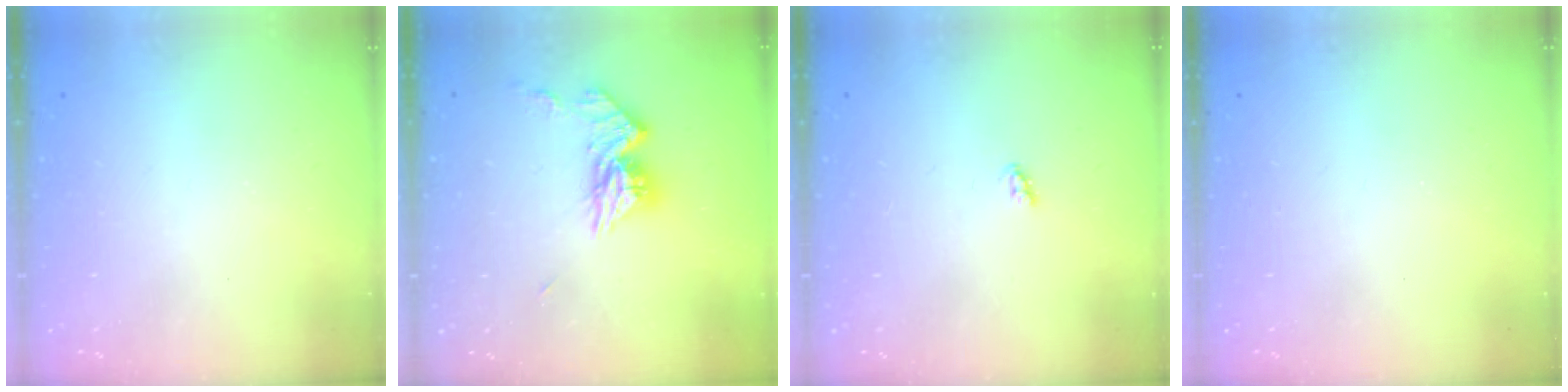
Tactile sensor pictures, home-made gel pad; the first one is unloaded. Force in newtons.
{"total": 10.3, "press": 10.2, "slide": 0.9}
{"total": 2.4, "press": 2.4, "slide": 0.3}
{"total": 0.0}